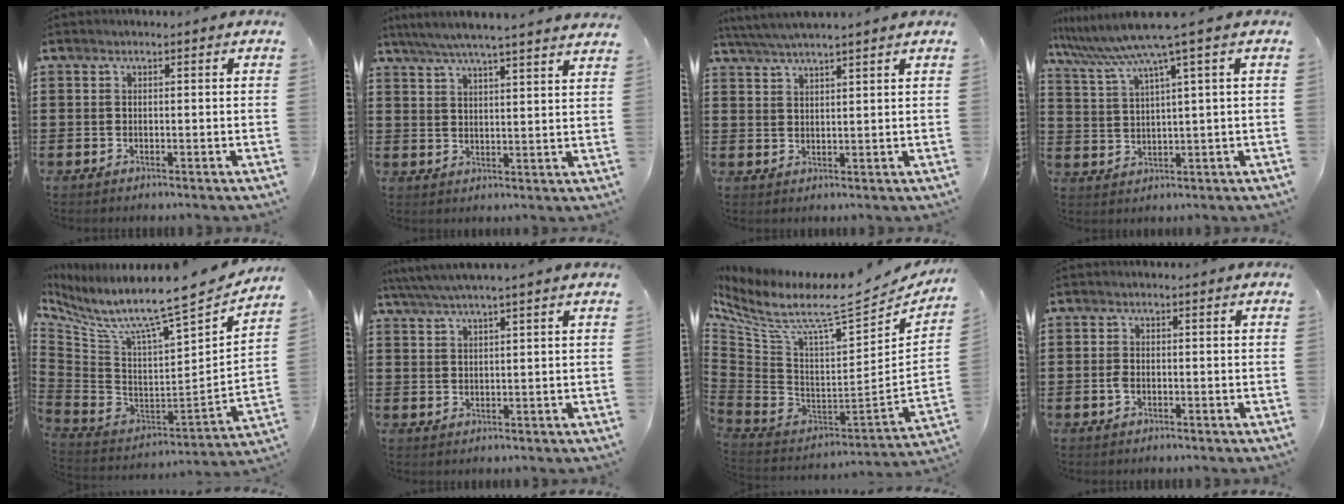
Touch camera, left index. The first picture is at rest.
{"total": 5.2, "force": [4.7, -0.6, 2.1], "torque": [-0.056, -0.023, 0.082]}
{"total": 3.8, "force": [3.5, -0.5, 1.5], "torque": [-0.039, -0.009, 0.063]}
{"total": 6.8, "force": [4.5, -0.7, 5.0], "torque": [-0.123, -0.032, 0.072]}
{"total": 8.3, "force": [5.8, 1.0, 5.9], "torque": [-0.116, -0.064, 0.084]}
{"total": 3.4, "force": [2.9, -0.4, 1.8], "torque": [-0.043, -0.006, 0.052]}
{"total": 10.1, "force": [6.8, 1.9, 7.2], "torque": [-0.161, -0.067, 0.107]}
{"total": 1.6, "force": [-0.4, 0.8, 1.3], "torque": [-0.035, -0.004, -0.009]}